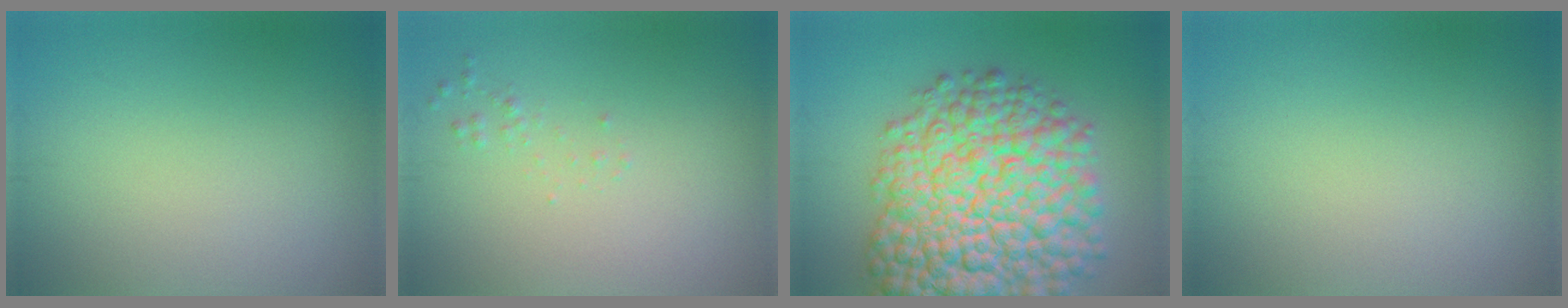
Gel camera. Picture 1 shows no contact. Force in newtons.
{"total": 0.6, "press": 0.6, "slide": 0.0}
{"total": 15.3, "press": 15.3, "slide": 0.7}
{"total": 0.0}